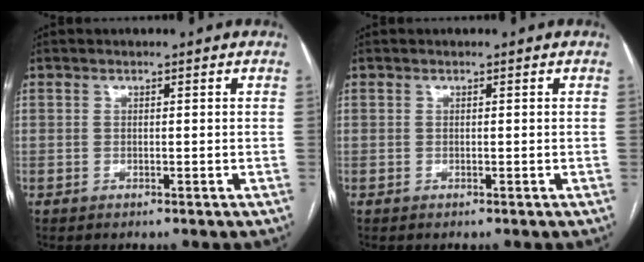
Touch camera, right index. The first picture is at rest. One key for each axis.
{"total": 0.0}